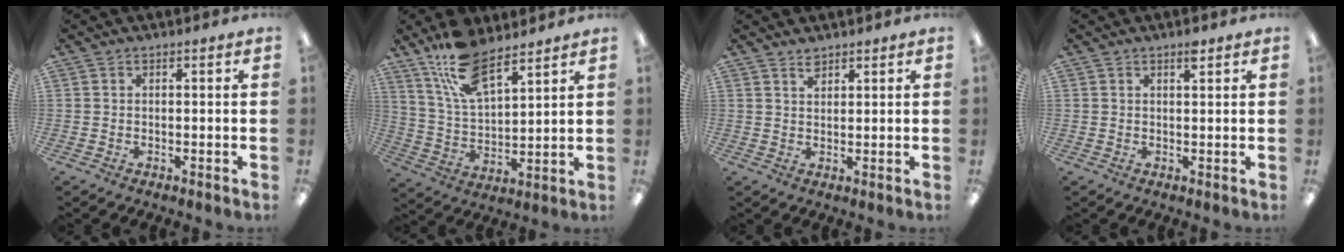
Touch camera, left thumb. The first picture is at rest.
{"total": 14.3, "force": [10.2, 5.5, 8.3], "torque": [-0.170, -0.039, 0.187]}
{"total": 2.5, "force": [2.1, 1.0, 0.9], "torque": [-0.014, -0.006, 0.038]}
{"total": 1.9, "force": [1.4, 0.5, 1.1], "torque": [-0.010, -0.006, 0.021]}